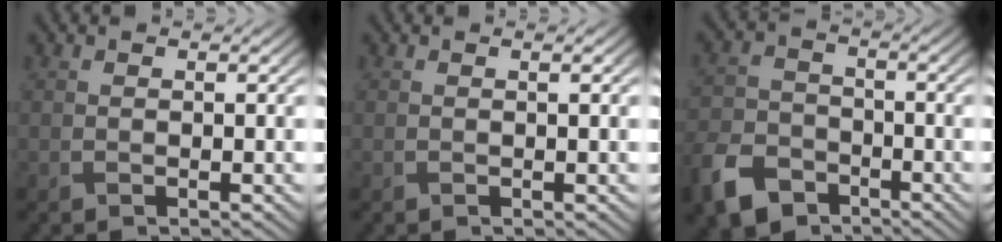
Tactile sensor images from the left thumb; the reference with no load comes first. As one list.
[{"total": 1.1, "force": [0.1, 0.1, 1.0], "torque": [-0.016, 0.007, -0.002]}, {"total": 7.7, "force": [-5.3, 4.7, 3.1], "torque": [-0.083, -0.016, -0.115]}]